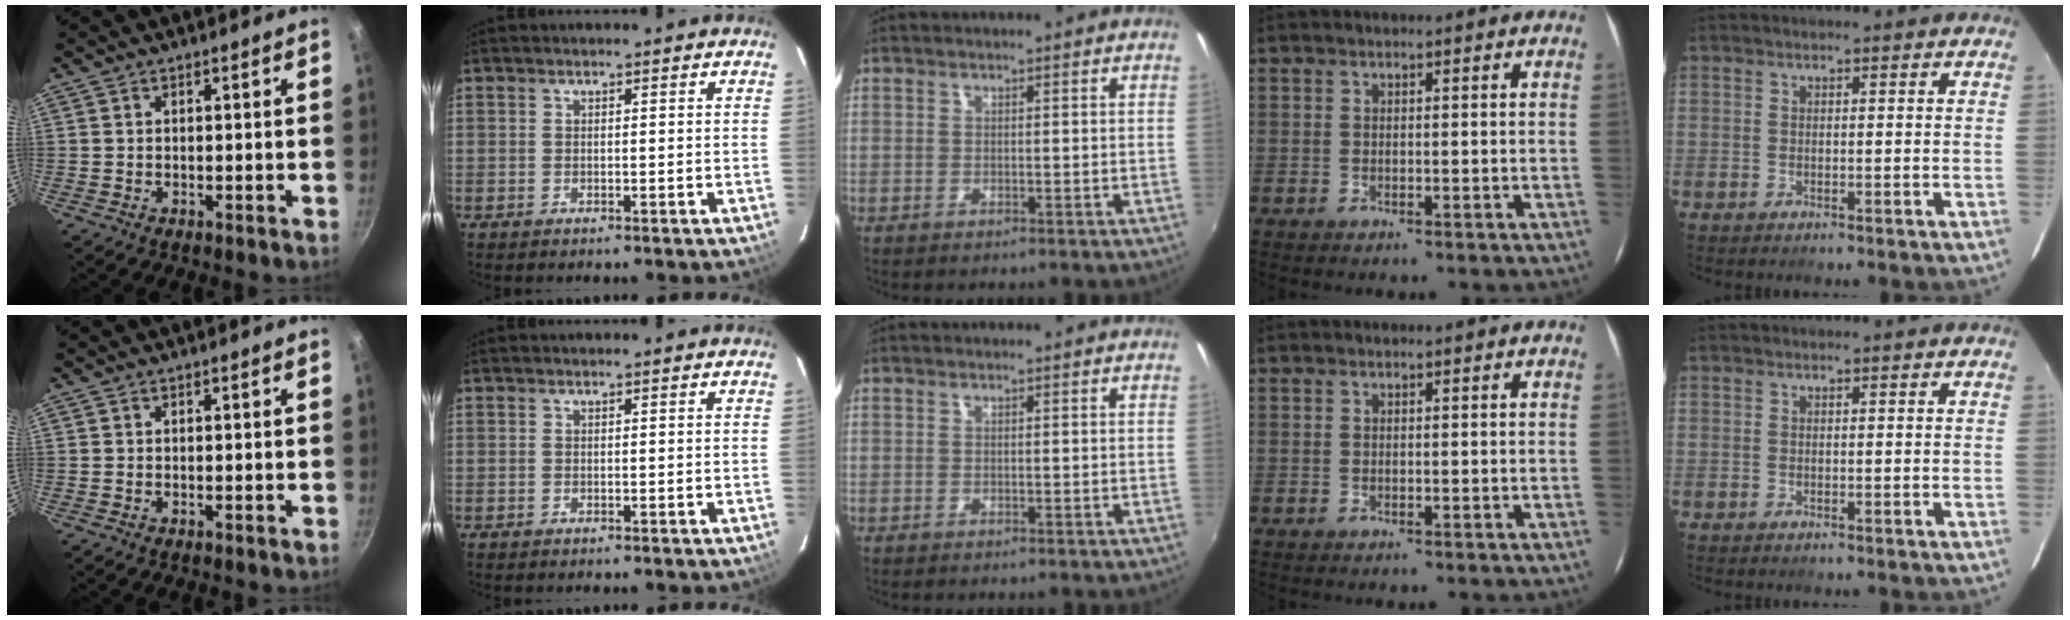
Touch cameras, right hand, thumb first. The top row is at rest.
{}